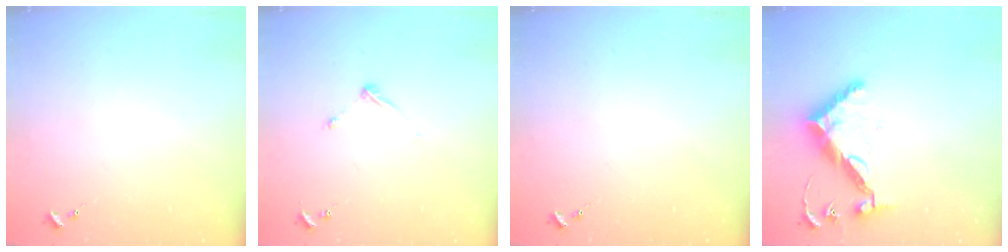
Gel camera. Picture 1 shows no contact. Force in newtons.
{"total": 4.8, "press": 4.8, "slide": 0.6}
{"total": 0.0}
{"total": 13.0, "press": 13.0, "slide": 0.6}